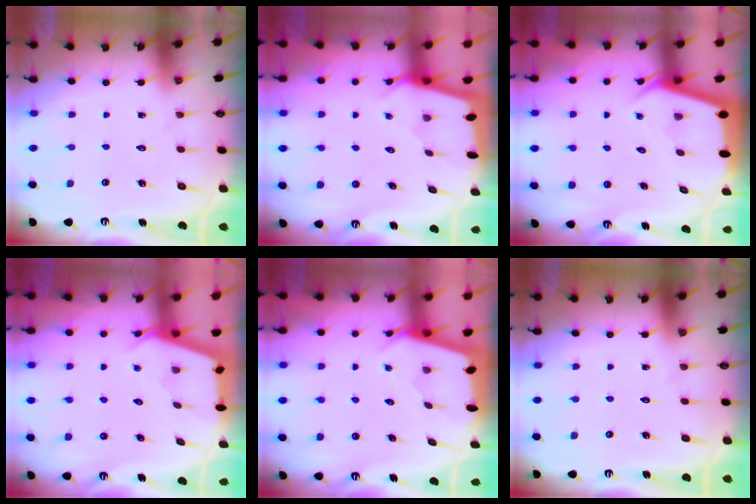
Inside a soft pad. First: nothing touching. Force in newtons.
{"total": 2.0, "press": 2.0, "slide": 0.3}
{"total": 2.4, "press": 2.4, "slide": 0.2}
{"total": 2.7, "press": 2.7, "slide": 0.3}
{"total": 2.5, "press": 2.5, "slide": 0.3}
{"total": 0.0}